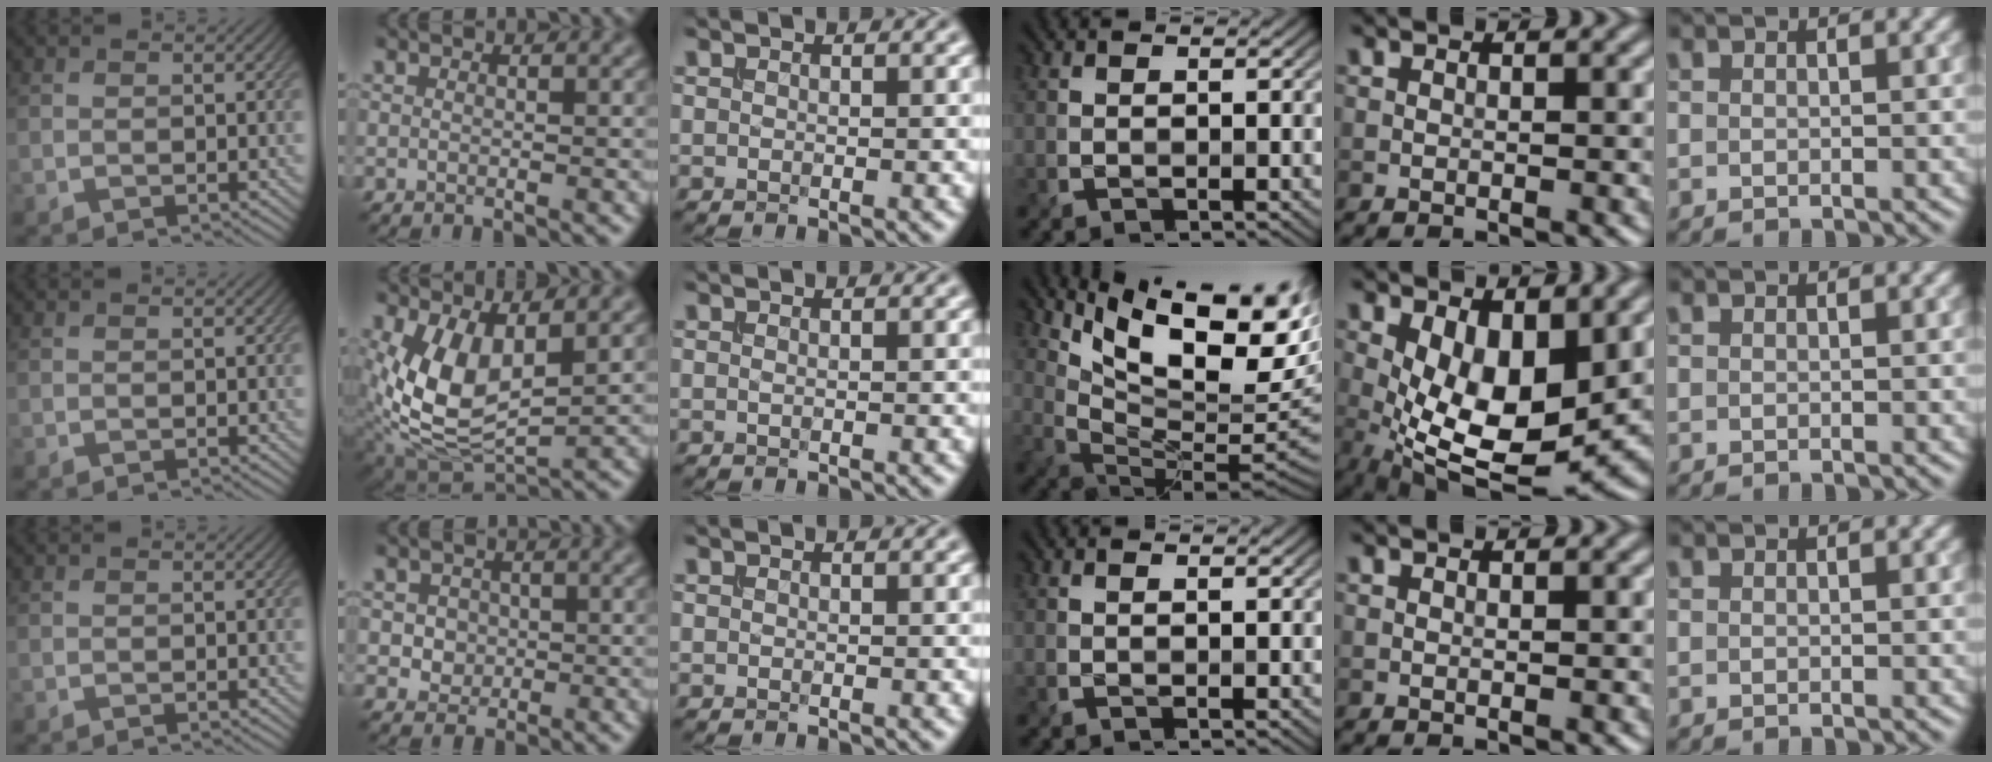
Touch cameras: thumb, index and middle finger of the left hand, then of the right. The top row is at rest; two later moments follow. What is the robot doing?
{"motion": "insert", "object": "drawer"}